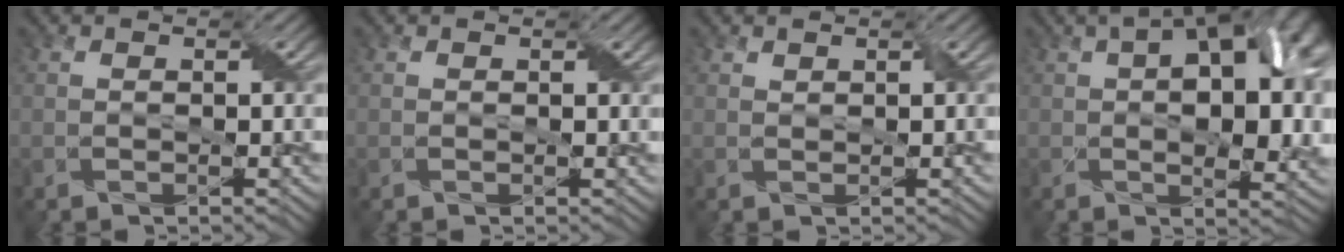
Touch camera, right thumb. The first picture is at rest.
{"total": 0.7, "force": [0.1, 0.5, 0.5], "torque": [-0.004, -0.003, 0.001]}
{"total": 0.5, "force": [0.5, 0.2, 0.0], "torque": [-0.003, 0.000, 0.011]}
{"total": 16.5, "force": [3.2, 9.3, 13.2], "torque": [-0.152, 0.025, 0.051]}